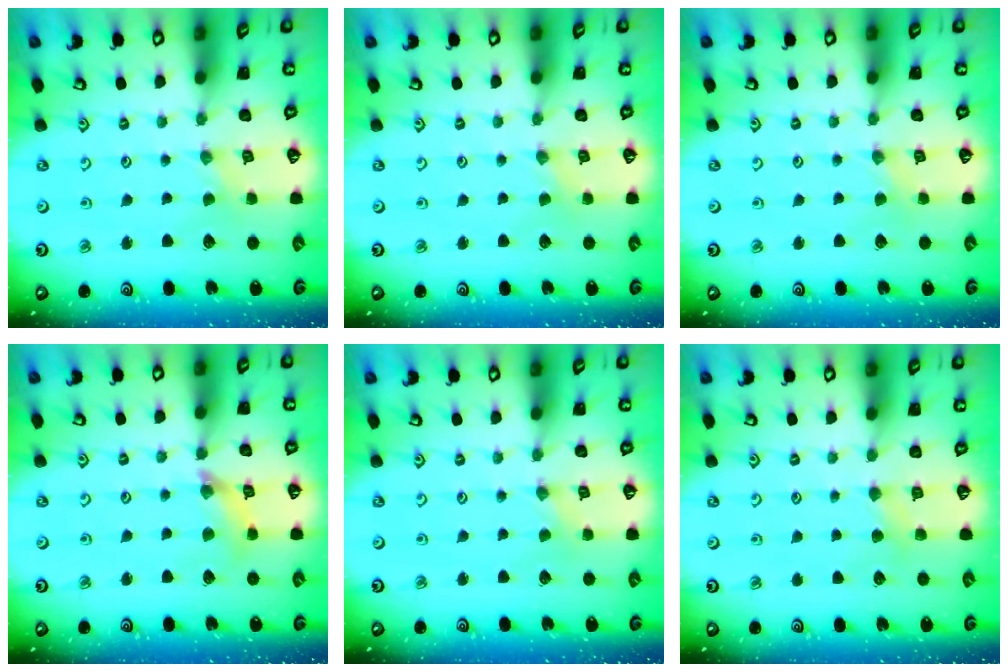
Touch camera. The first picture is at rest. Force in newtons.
{"total": 0.0}
{"total": 0.7, "press": 0.7, "slide": 0.1}
{"total": 7.1, "press": 7.1, "slide": 0.6}
{"total": 0.0}
{"total": 2.9, "press": 2.8, "slide": 0.5}